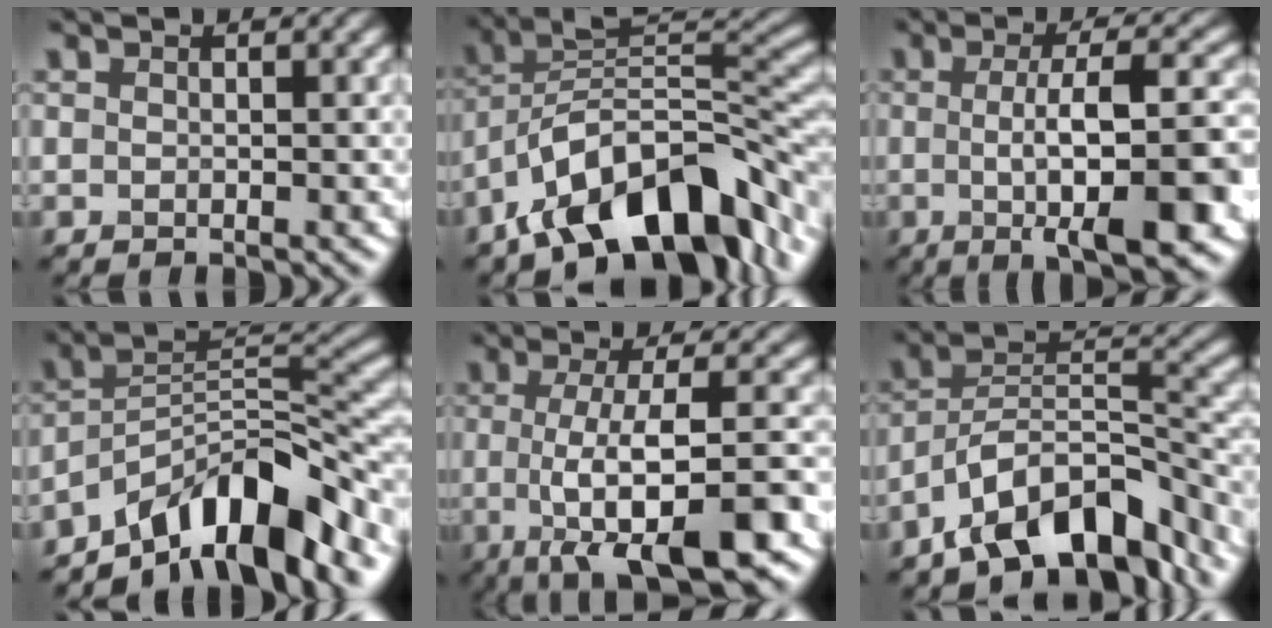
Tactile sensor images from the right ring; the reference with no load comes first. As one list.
[{"total": 12.6, "force": [-6.6, 5.8, 9.0], "torque": [-0.134, 0.019, -0.125]}, {"total": 11.0, "force": [-1.6, 2.9, 10.5], "torque": [-0.133, 0.000, -0.027]}, {"total": 10.2, "force": [-7.4, 2.9, 6.3], "torque": [-0.083, 0.010, -0.141]}, {"total": 10.7, "force": [-2.9, 3.2, 9.8], "torque": [-0.135, -0.001, -0.051]}, {"total": 10.6, "force": [-7.5, 4.1, 6.4], "torque": [-0.093, 0.011, -0.144]}]